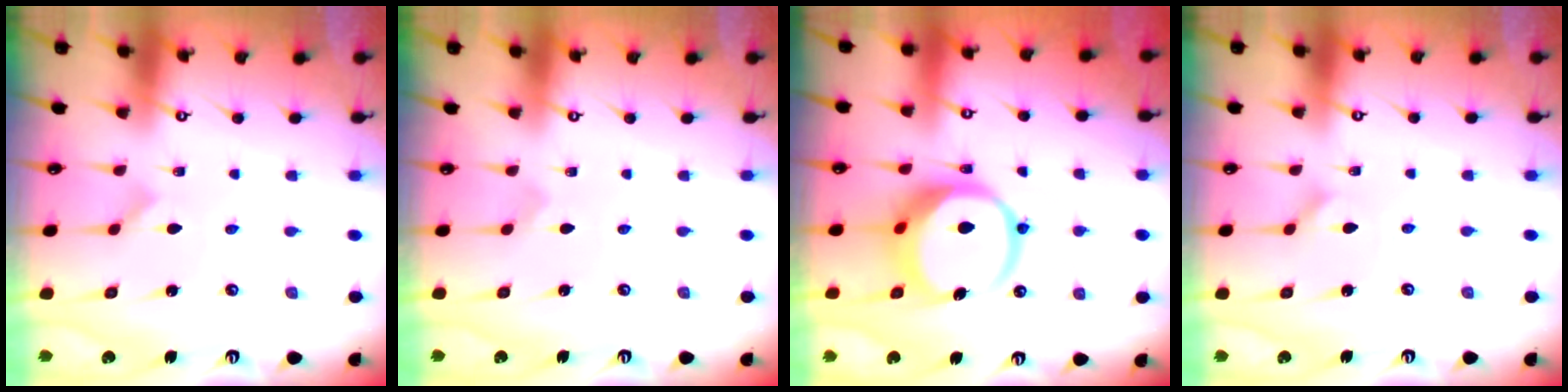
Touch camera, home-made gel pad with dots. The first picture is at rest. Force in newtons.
{"total": 0.0}
{"total": 13.3, "press": 13.1, "slide": 1.9}
{"total": 3.6, "press": 3.6, "slide": 0.3}